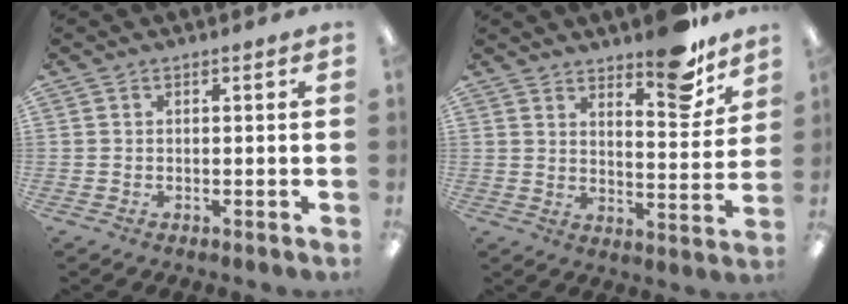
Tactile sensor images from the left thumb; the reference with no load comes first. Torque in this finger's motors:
{"motor_torque": [1.61, 0.84, 0.81, -0.93, 0.05]}